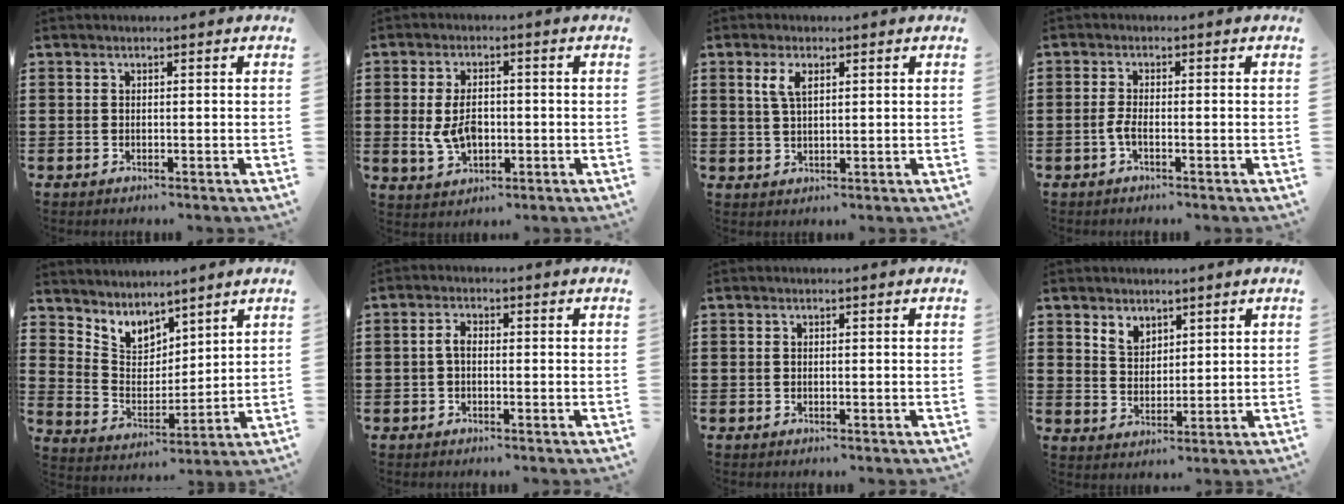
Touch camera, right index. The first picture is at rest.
{"total": 5.8, "force": [-0.5, 3.4, 4.7], "torque": [-0.109, 0.001, -0.014]}
{"total": 3.5, "force": [1.4, 1.5, 2.8], "torque": [-0.061, 0.007, 0.024]}
{"total": 1.9, "force": [-0.9, 0.3, 1.7], "torque": [-0.047, -0.006, -0.021]}
{"total": 4.7, "force": [4.3, 2.0, 0.2], "torque": [-0.031, -0.029, 0.077]}
{"total": 1.9, "force": [-0.4, 0.9, 1.6], "torque": [-0.040, 0.000, -0.010]}
{"total": 0.0}
{"total": 3.4, "force": [2.7, 2.0, 0.6], "torque": [-0.021, 0.003, 0.053]}